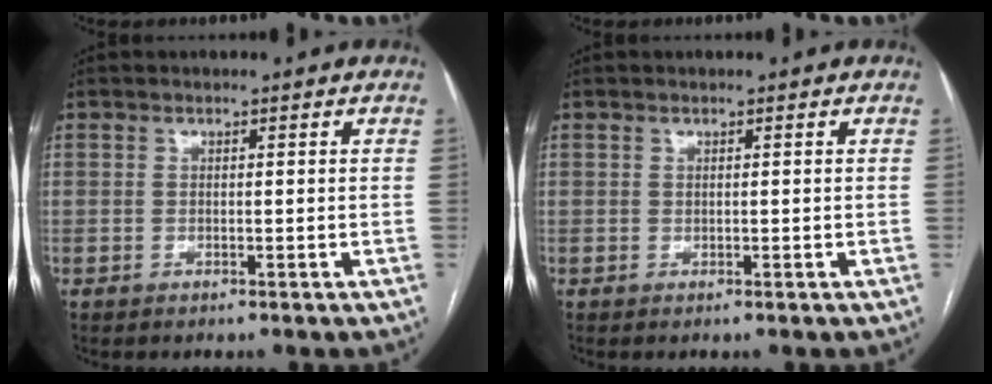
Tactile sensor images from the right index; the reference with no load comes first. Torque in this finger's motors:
{"motor_torque": [0.24, -0.10, -0.04, -0.01]}